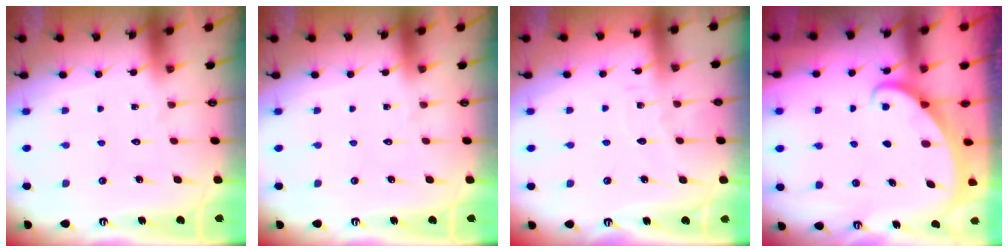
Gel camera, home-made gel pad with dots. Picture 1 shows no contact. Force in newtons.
{"total": 0.0}
{"total": 2.1, "press": 2.1, "slide": 0.2}
{"total": 1.9, "press": 1.9, "slide": 0.2}